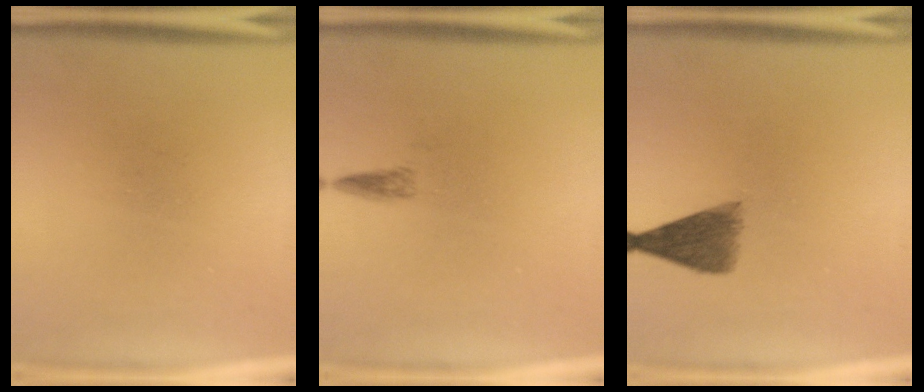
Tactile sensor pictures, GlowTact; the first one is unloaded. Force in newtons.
{"total": 1.2}
{"total": 5.2}